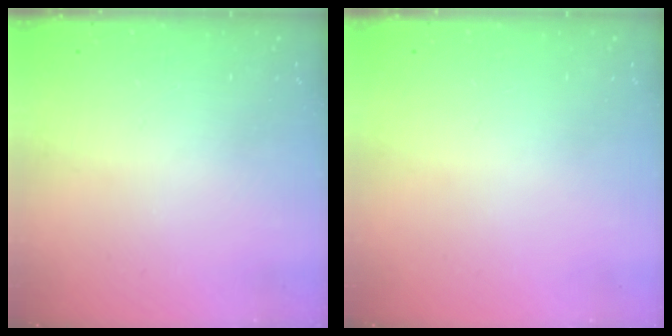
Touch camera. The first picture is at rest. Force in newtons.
{"total": 0.0}